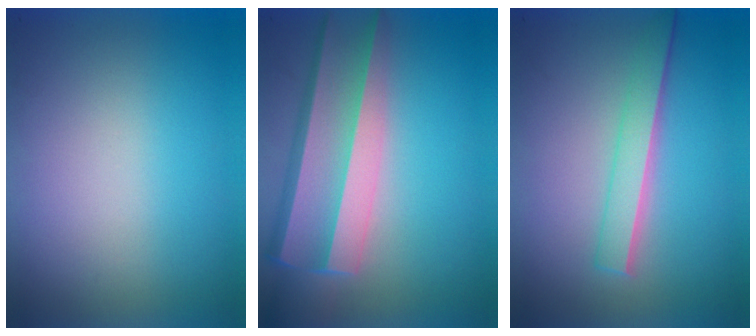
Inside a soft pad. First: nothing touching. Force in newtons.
{"total": 3.4}
{"total": 2.2}